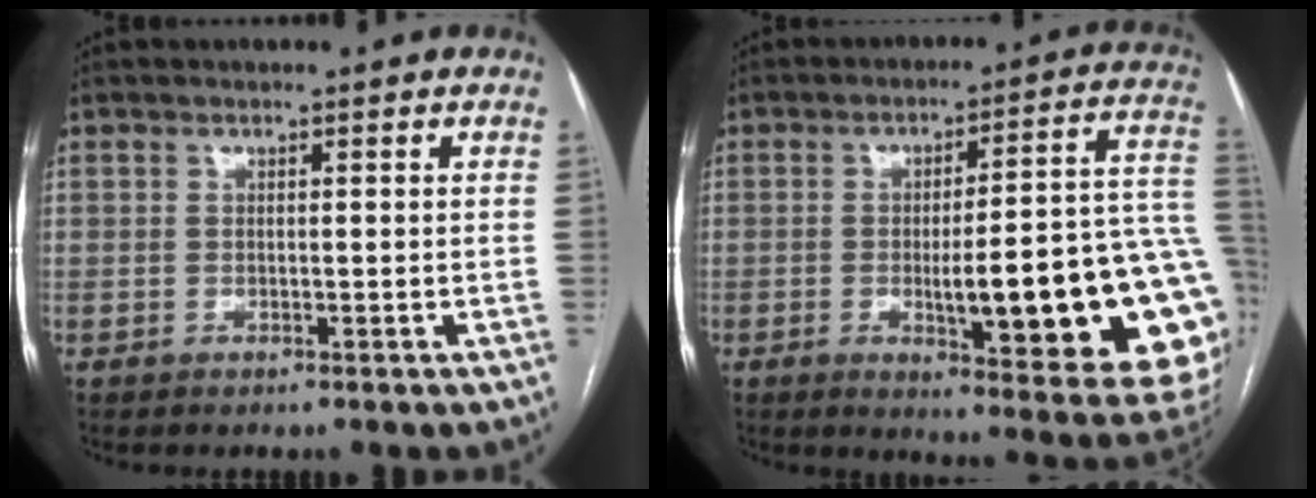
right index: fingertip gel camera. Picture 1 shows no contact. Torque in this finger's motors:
{"motor_torque": [2.14, 0.00, 1.05, 0.21]}